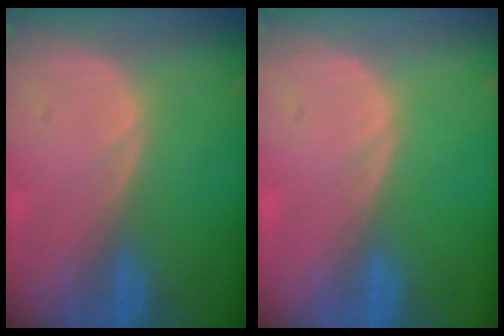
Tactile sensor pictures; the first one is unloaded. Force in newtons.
{"total": 0.0}